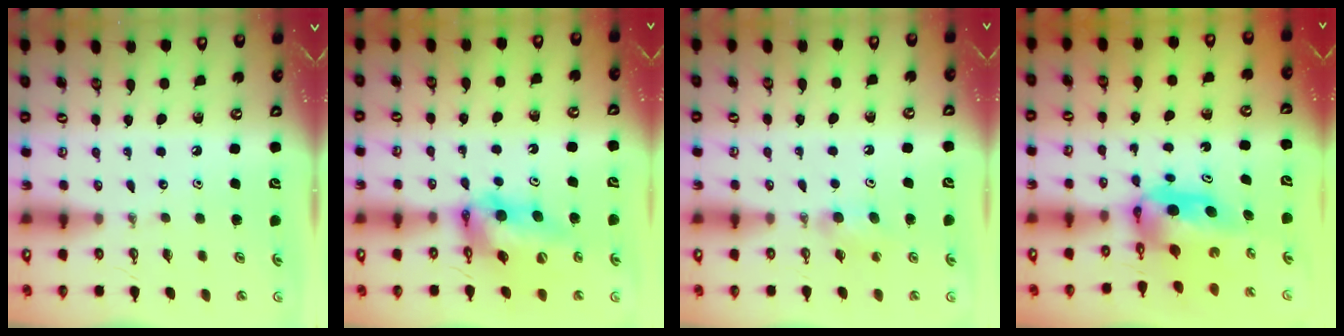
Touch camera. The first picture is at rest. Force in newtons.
{"total": 13.1, "press": 13.1, "slide": 1.5}
{"total": 4.7, "press": 4.1, "slide": 2.3}
{"total": 5.6, "press": 5.5, "slide": 0.5}